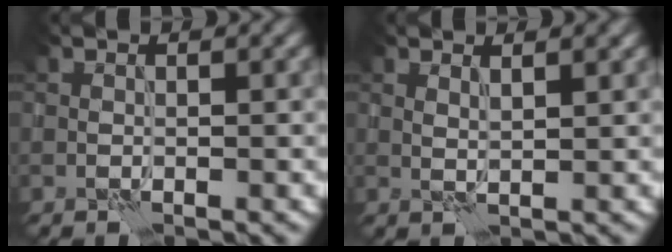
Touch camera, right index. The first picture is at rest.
{"total": 1.7, "force": [1.0, 0.3, 1.3], "torque": [-0.023, 0.001, 0.016]}